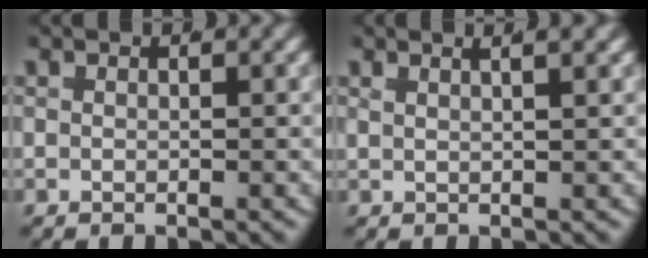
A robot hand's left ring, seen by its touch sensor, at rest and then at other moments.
{"total": 3.0, "force": [2.1, 0.9, 1.9], "torque": [-0.019, 0.016, 0.027]}